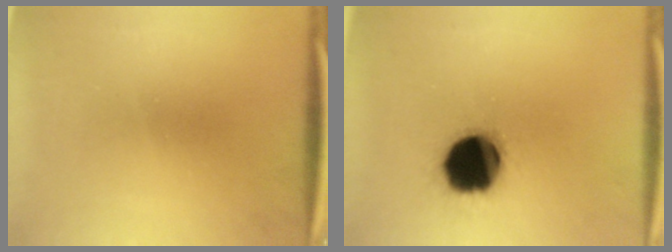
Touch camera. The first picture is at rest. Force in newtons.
{"total": 17.9}